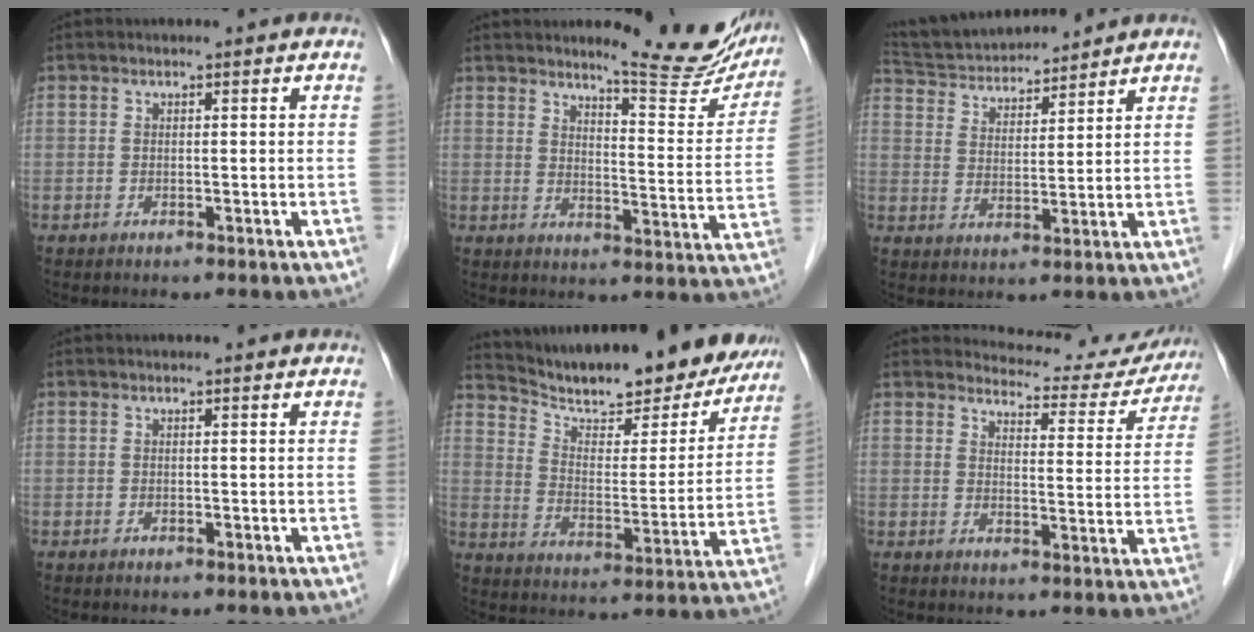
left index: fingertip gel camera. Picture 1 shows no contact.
{"total": 13.1, "force": [11.9, 1.8, 5.0], "torque": [-0.054, -0.042, 0.140]}
{"total": 13.1, "force": [12.3, 2.4, 3.8], "torque": [-0.073, 0.029, 0.215]}
{"total": 0.0}
{"total": 23.6, "force": [21.3, 5.1, 8.7], "torque": [-0.132, -0.023, 0.295]}
{"total": 12.6, "force": [12.3, 2.8, 0.8], "torque": [0.006, -0.032, 0.130]}